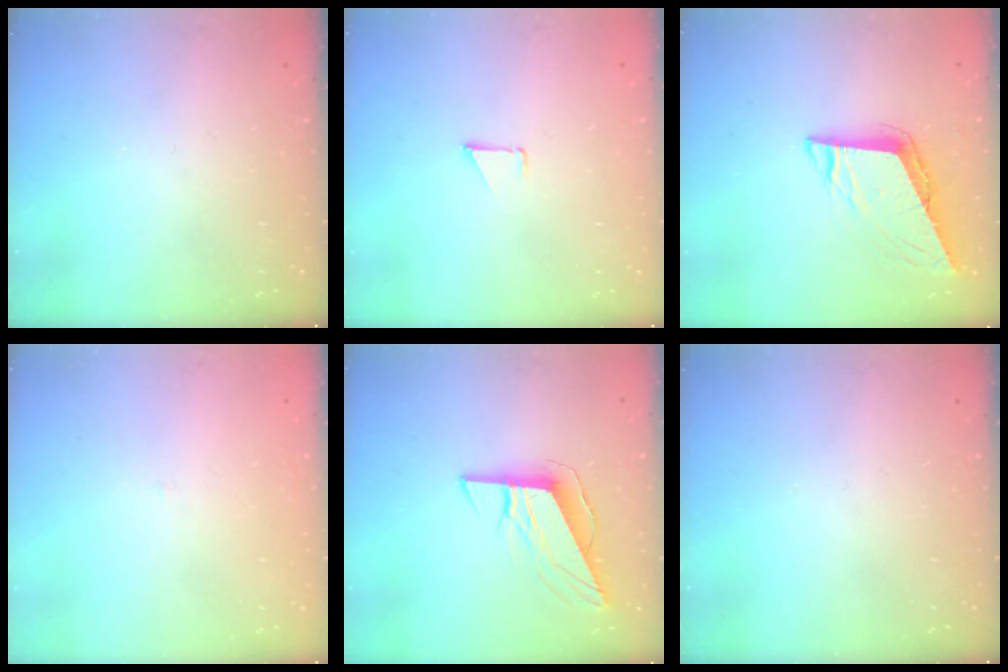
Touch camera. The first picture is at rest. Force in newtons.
{"total": 0.9, "press": 0.8, "slide": 0.1}
{"total": 8.7, "press": 8.4, "slide": 2.1}
{"total": 0.9, "press": 0.9, "slide": 0.1}
{"total": 10.0, "press": 9.7, "slide": 2.5}
{"total": 0.0}